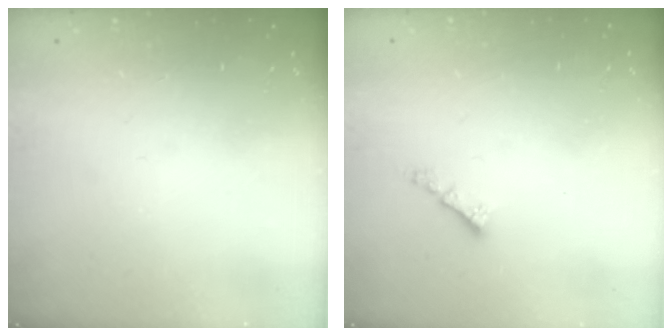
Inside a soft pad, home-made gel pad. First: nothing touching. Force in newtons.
{"total": 1.8, "press": 1.8, "slide": 0.2}